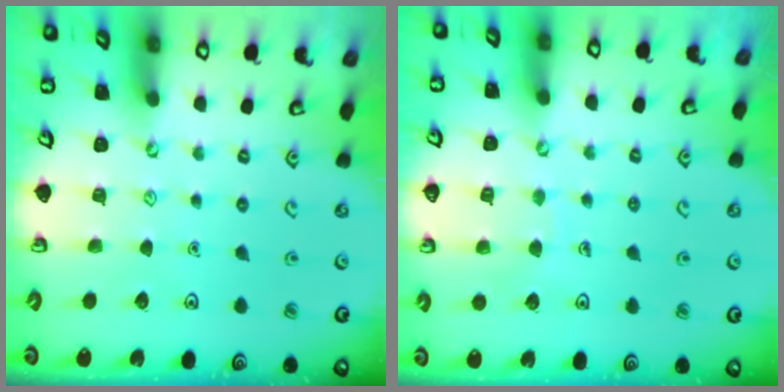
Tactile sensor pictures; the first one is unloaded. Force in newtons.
{"total": 4.3, "press": 4.3, "slide": 0.4}